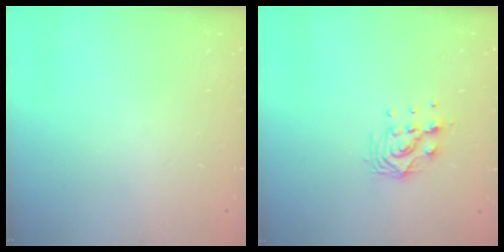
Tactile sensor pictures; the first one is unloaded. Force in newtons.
{"total": 9.2, "press": 9.2, "slide": 0.7}